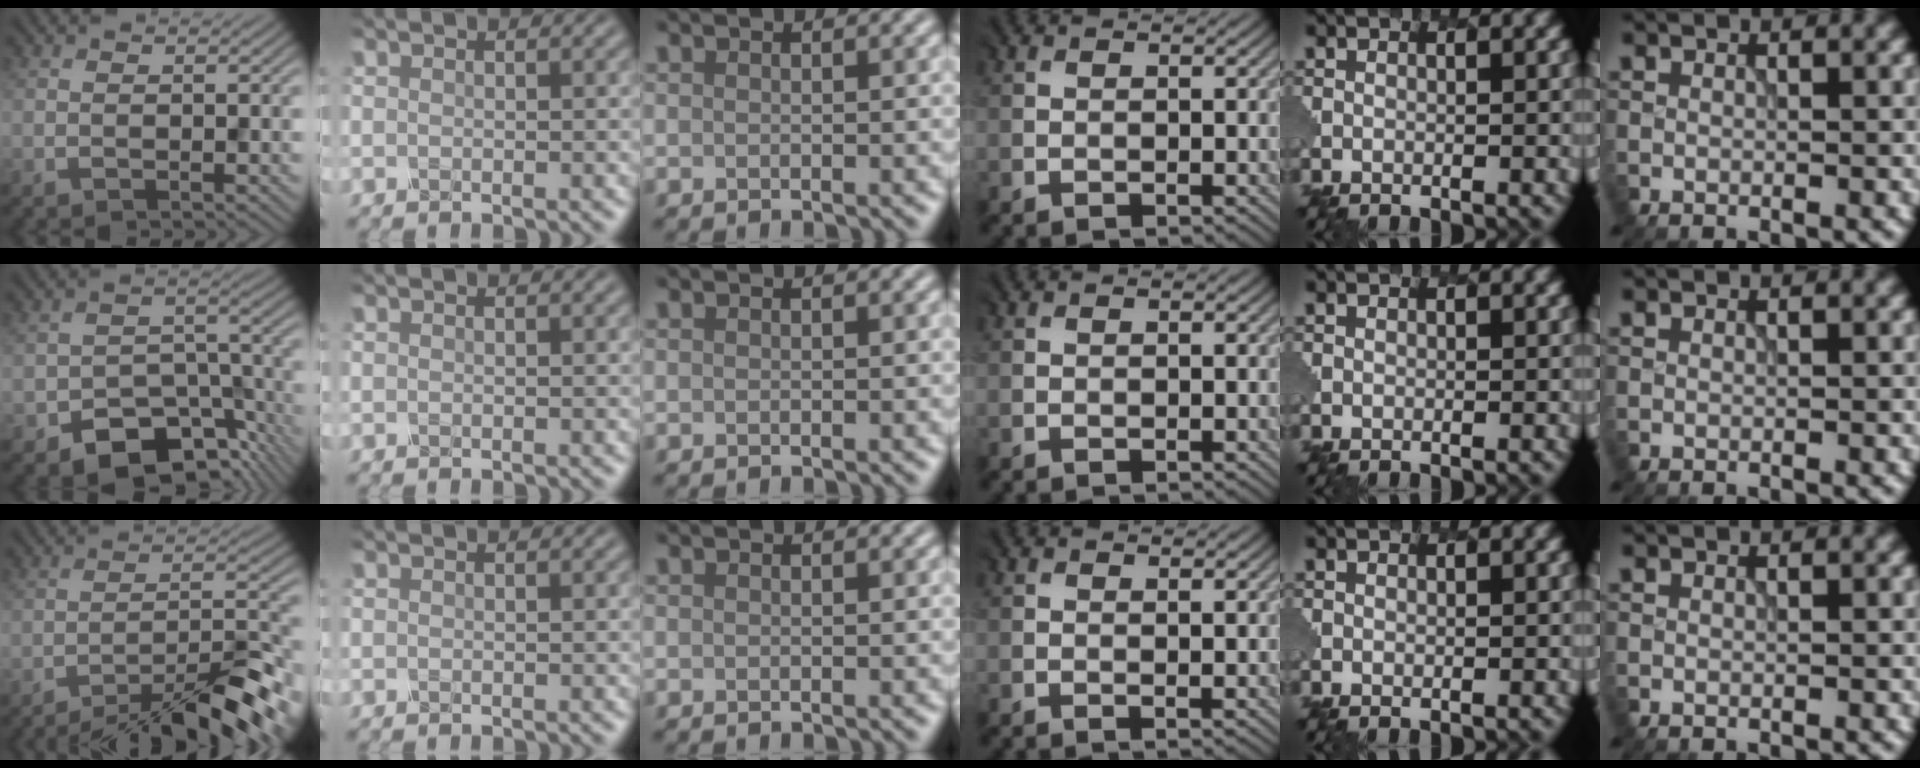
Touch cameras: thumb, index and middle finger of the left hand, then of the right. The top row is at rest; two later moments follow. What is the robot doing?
{"motion": "dispense", "object": "toothpaste"}